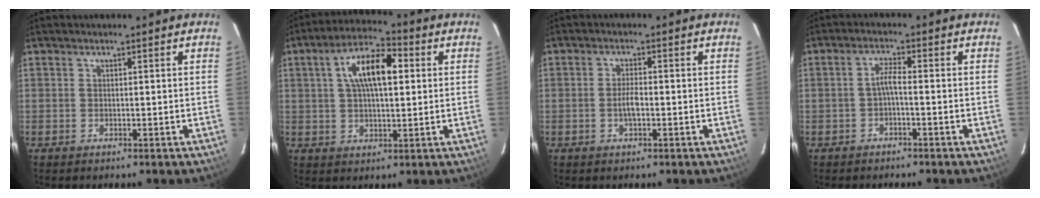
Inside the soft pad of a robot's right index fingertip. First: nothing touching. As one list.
[{"total": 10.8, "force": [2.5, 4.5, 9.5], "torque": [-0.172, 0.026, 0.039]}, {"total": 2.8, "force": [-0.8, 0.9, 2.6], "torque": [-0.049, 0.003, -0.014]}, {"total": 2.3, "force": [-1.0, 0.2, 2.1], "torque": [-0.044, 0.007, -0.020]}]